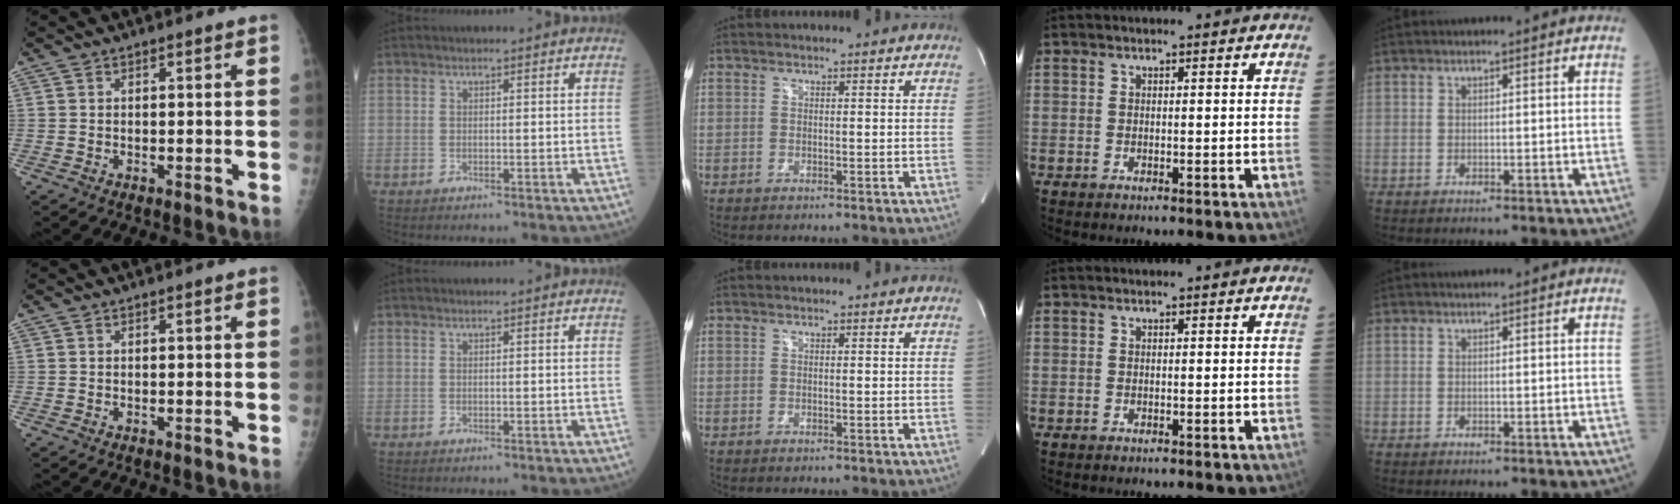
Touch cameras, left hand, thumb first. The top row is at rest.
{}